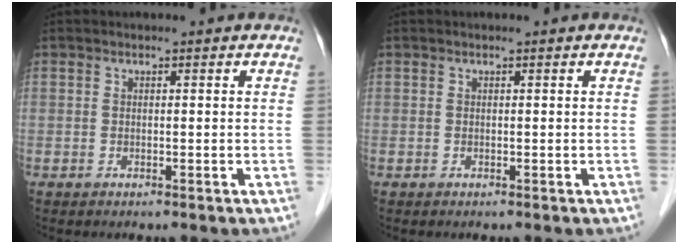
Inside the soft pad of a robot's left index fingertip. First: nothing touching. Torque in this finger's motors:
{"motor_torque": [0.00, 0.00, 0.00, 0.00]}